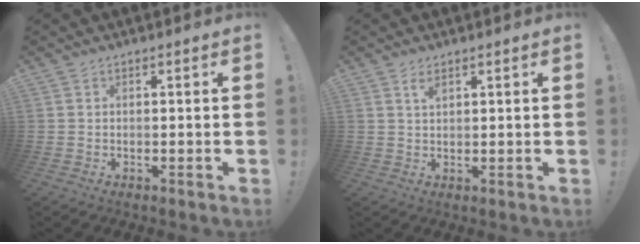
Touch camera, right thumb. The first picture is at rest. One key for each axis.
{"total": 2.3, "fx": 1.3, "fy": 1.0, "fz": 1.6, "tx": -0.027, "ty": -0.002, "tz": 0.022}